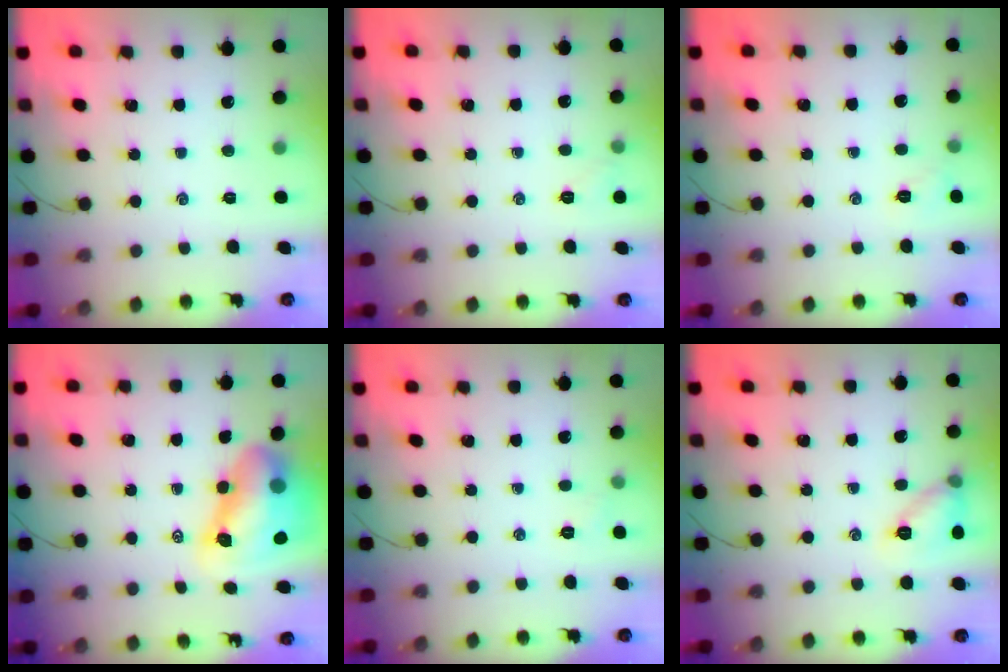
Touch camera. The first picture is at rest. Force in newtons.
{"total": 4.6, "press": 4.4, "slide": 1.3}
{"total": 4.7, "press": 4.5, "slide": 1.4}
{"total": 12.9, "press": 12.3, "slide": 4.0}
{"total": 3.9, "press": 3.8, "slide": 1.1}
{"total": 9.3, "press": 9.2, "slide": 1.2}